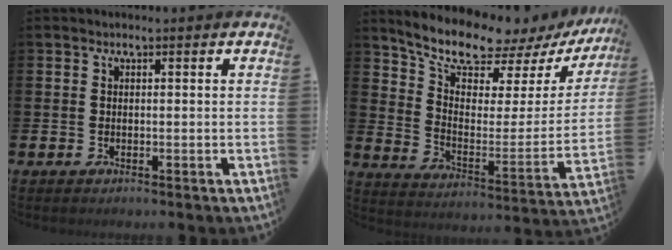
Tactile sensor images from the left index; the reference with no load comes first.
{"total": 10.0, "force": [9.2, 2.6, 2.8], "torque": [-0.088, -0.073, 0.156]}